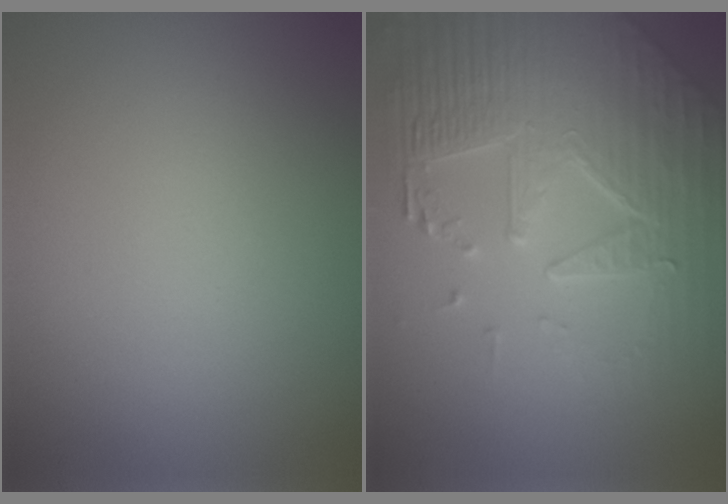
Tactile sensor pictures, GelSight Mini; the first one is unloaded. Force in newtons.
{"total": 8.7, "press": 6.0, "slide": 6.4}